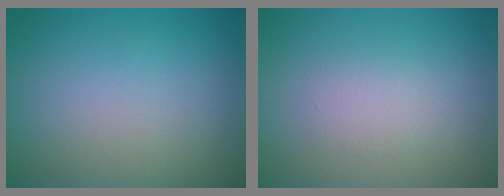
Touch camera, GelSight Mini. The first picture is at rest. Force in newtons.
{"total": 1.7, "press": 1.7, "slide": 0.1}